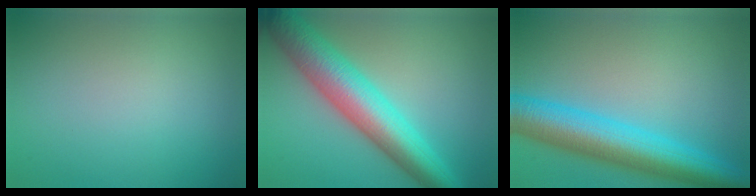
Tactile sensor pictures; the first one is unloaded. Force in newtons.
{"total": 9.0, "press": 9.0, "slide": 0.2}
{"total": 9.2, "press": 9.2, "slide": 0.3}